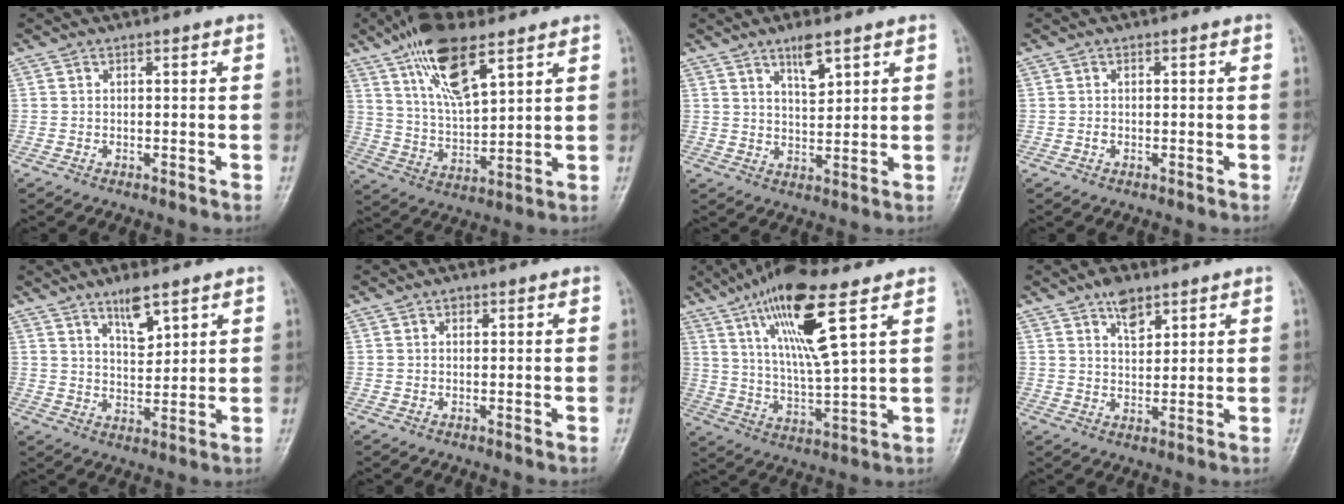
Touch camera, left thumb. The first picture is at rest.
{"total": 14.3, "force": [8.2, 5.1, 10.6], "torque": [-0.179, -0.030, 0.157]}
{"total": 5.5, "force": [3.4, 1.8, 3.9], "torque": [-0.057, -0.025, 0.061]}
{"total": 0.7, "force": [-0.1, 0.6, 0.4], "torque": [-0.005, 0.001, -0.003]}
{"total": 6.5, "force": [4.2, 2.2, 4.4], "torque": [-0.061, -0.033, 0.074]}
{"total": 1.1, "force": [0.5, 0.8, 0.6], "torque": [-0.003, 0.000, 0.006]}
{"total": 16.5, "force": [8.1, 3.5, 13.9], "torque": [-0.259, -0.031, 0.149]}
{"total": 5.4, "force": [3.4, 2.7, 3.2], "torque": [-0.035, -0.019, 0.056]}